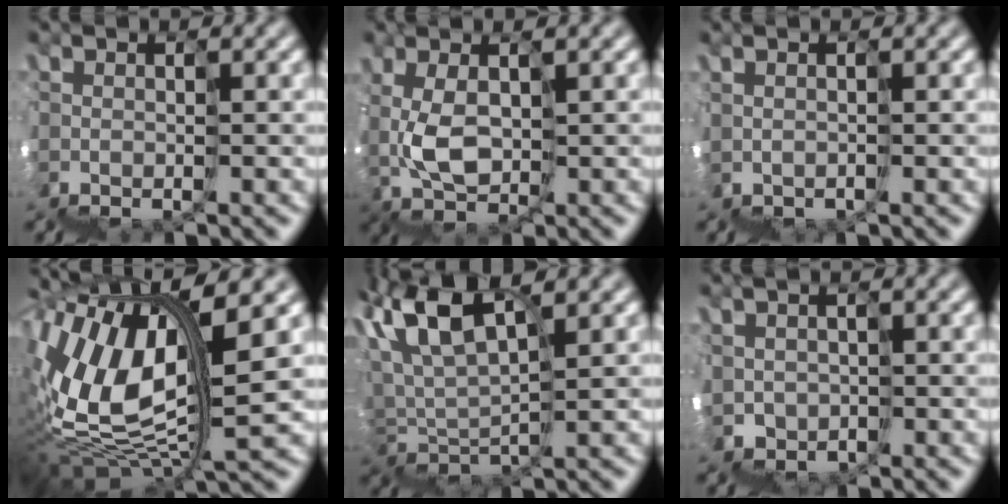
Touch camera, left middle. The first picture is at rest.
{"total": 2.3, "force": [1.7, -1.4, -0.8], "torque": [-0.006, 0.038, 0.020]}
{"total": 2.2, "force": [0.9, -1.5, -1.3], "torque": [0.028, 0.016, 0.009]}
{"total": 6.3, "force": [4.9, 1.2, 3.8], "torque": [-0.109, 0.038, 0.076]}
{"total": 3.9, "force": [3.9, -0.7, -0.1], "torque": [-0.014, 0.049, 0.049]}
{"total": 1.6, "force": [0.8, 0.5, -1.3], "torque": [0.022, 0.010, 0.010]}